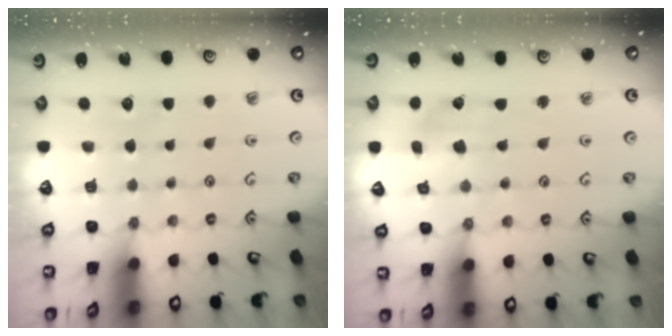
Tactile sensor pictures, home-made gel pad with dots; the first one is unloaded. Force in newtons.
{"total": 2.6, "press": 2.6, "slide": 0.5}